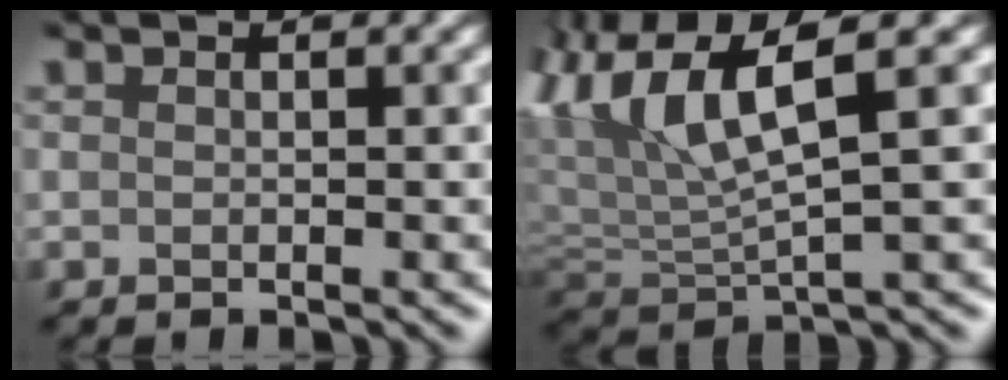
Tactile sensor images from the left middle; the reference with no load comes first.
{"total": 7.5, "force": [4.1, 1.5, 6.1], "torque": [-0.156, 0.017, 0.097]}